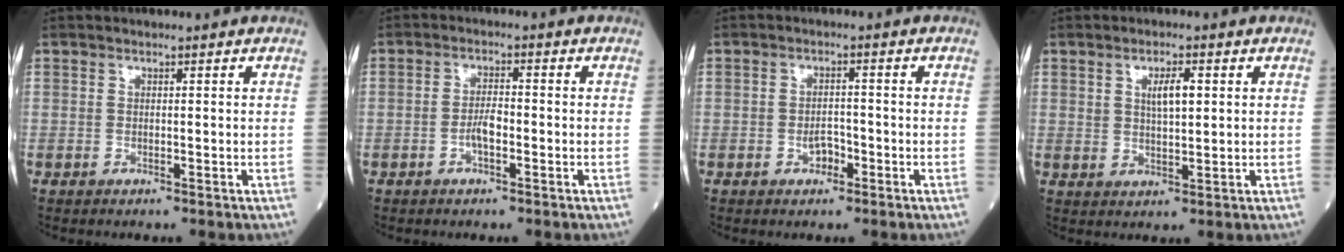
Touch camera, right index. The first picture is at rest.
{"total": 2.8, "force": [-1.0, 0.8, 2.5], "torque": [-0.045, 0.004, -0.020]}
{"total": 2.3, "force": [-1.2, 1.4, 1.5], "torque": [-0.019, 0.006, -0.020]}
{"total": 3.8, "force": [1.2, 1.1, 3.5], "torque": [-0.060, 0.002, 0.022]}